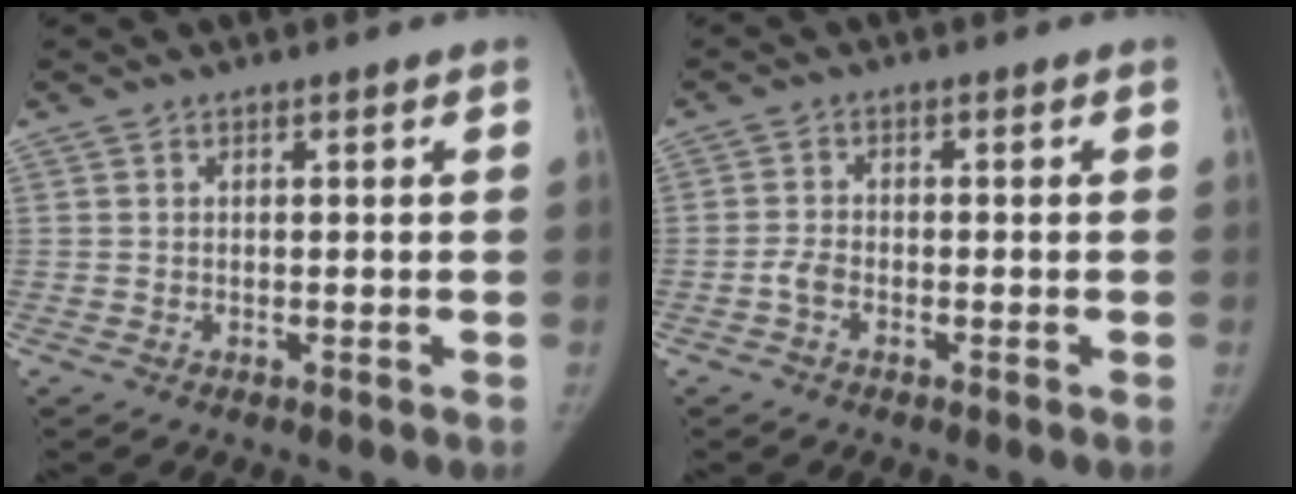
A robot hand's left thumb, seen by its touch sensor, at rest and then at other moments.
{"total": 2.3, "force": [-1.3, 1.3, 1.4], "torque": [-0.030, 0.009, -0.028]}